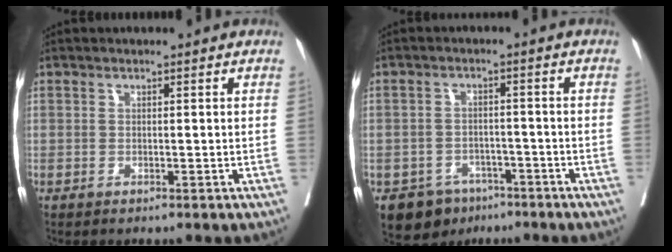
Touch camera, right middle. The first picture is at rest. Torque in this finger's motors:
{"motor_torque": [1.12, -1.02, 0.32, 0.06]}